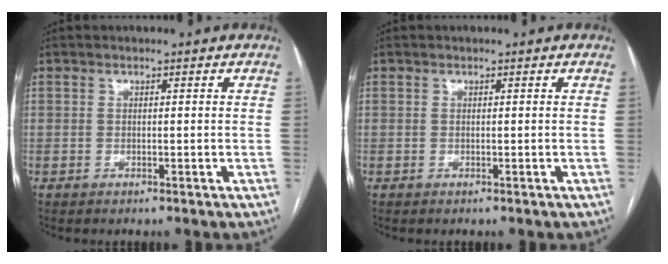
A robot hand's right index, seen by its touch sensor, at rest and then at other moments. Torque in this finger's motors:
{"motor_torque": [0.00, 0.00, 0.00, 0.00]}